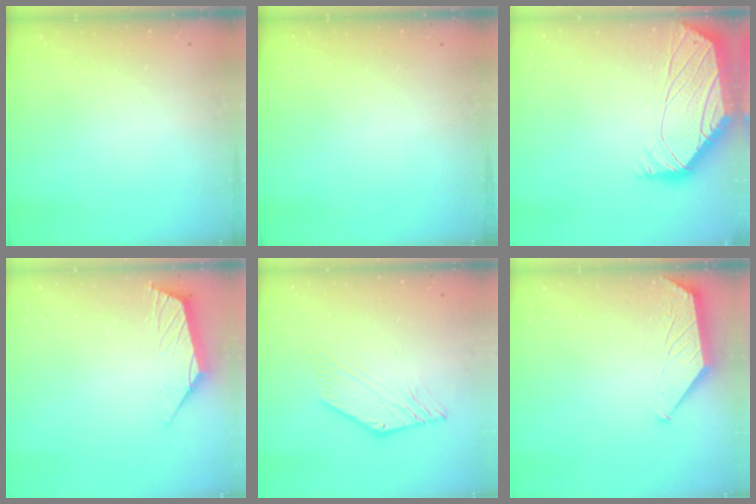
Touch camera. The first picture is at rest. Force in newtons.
{"total": 0.0}
{"total": 0.0}
{"total": 2.9, "press": 2.8, "slide": 0.6}
{"total": 4.9, "press": 4.8, "slide": 0.9}
{"total": 1.0, "press": 1.0, "slide": 0.2}